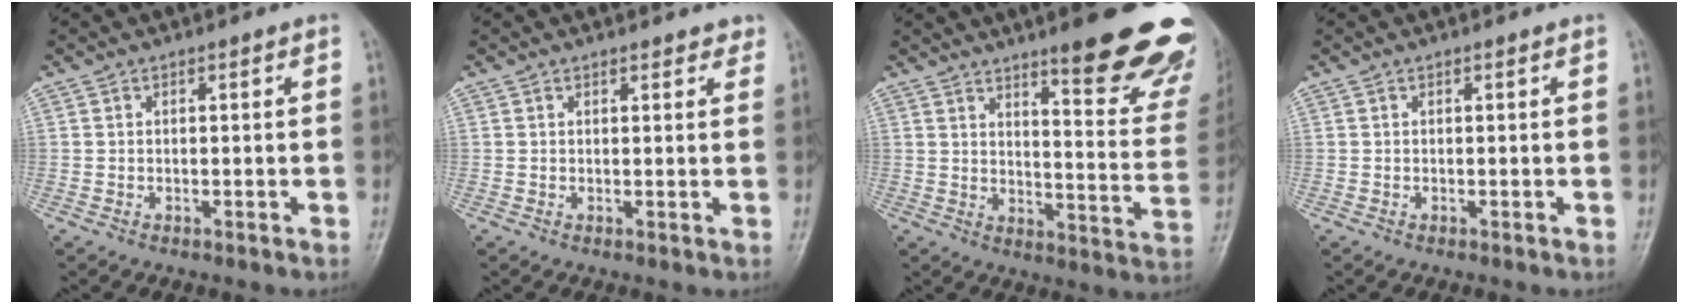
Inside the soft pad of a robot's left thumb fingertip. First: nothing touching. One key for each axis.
{"total": 2.3, "fx": 1.9, "fy": 0.9, "fz": 0.8, "tx": 0.010, "ty": -0.005, "tz": 0.017}
{"total": 22.4, "fx": 15.6, "fy": 4.8, "fz": 15.4, "tx": -0.159, "ty": -0.094, "tz": 0.198}
{"total": 0.0}